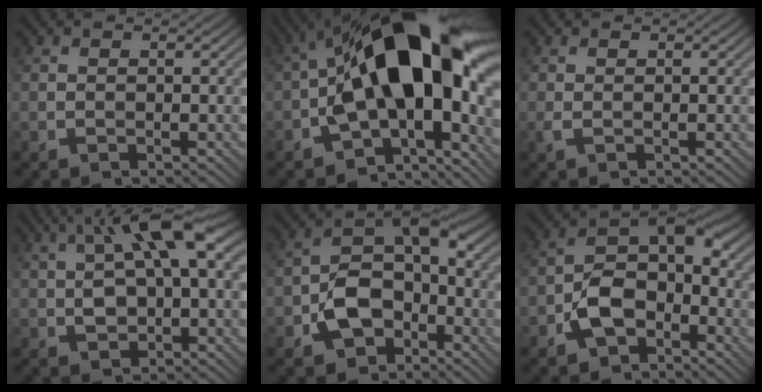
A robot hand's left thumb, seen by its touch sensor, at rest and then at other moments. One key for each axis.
{"total": 18.9, "fx": -0.4, "fy": 9.3, "fz": 16.4, "tx": -0.236, "ty": 0.030, "tz": -0.022}
{"total": 0.7, "fx": 0.0, "fy": 0.3, "fz": 0.7, "tx": -0.023, "ty": 0.000, "tz": -0.001}
{"total": 10.1, "fx": 2.1, "fy": 4.6, "fz": 8.8, "tx": -0.160, "ty": 0.019, "tz": 0.031}
{"total": 8.3, "fx": -3.4, "fy": 5.3, "fz": 5.3, "tx": -0.094, "ty": 0.003, "tz": -0.075}
{"total": 7.7, "fx": -3.4, "fy": 4.5, "fz": 5.2, "tx": -0.088, "ty": 0.008, "tz": -0.078}